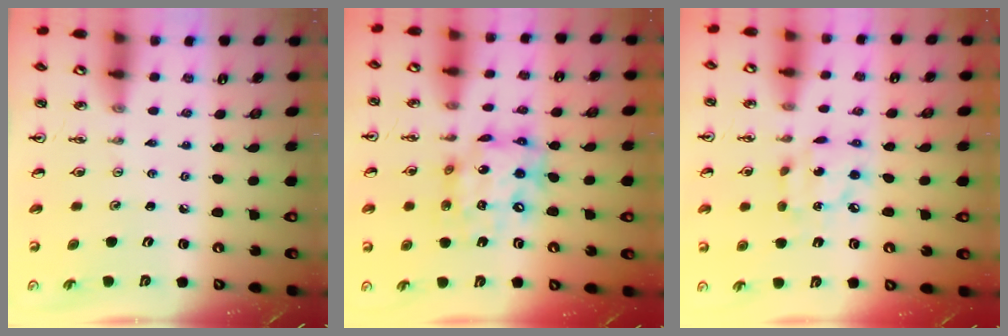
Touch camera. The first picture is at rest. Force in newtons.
{"total": 14.3, "press": 14.2, "slide": 1.5}
{"total": 7.1, "press": 7.1, "slide": 0.4}